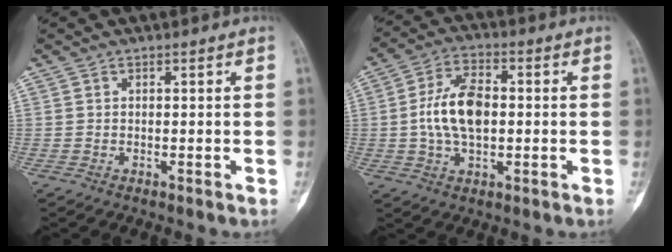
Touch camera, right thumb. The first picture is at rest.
{"total": 11.1, "force": [0.0, 6.2, 9.2], "torque": [-0.169, 0.013, -0.002]}